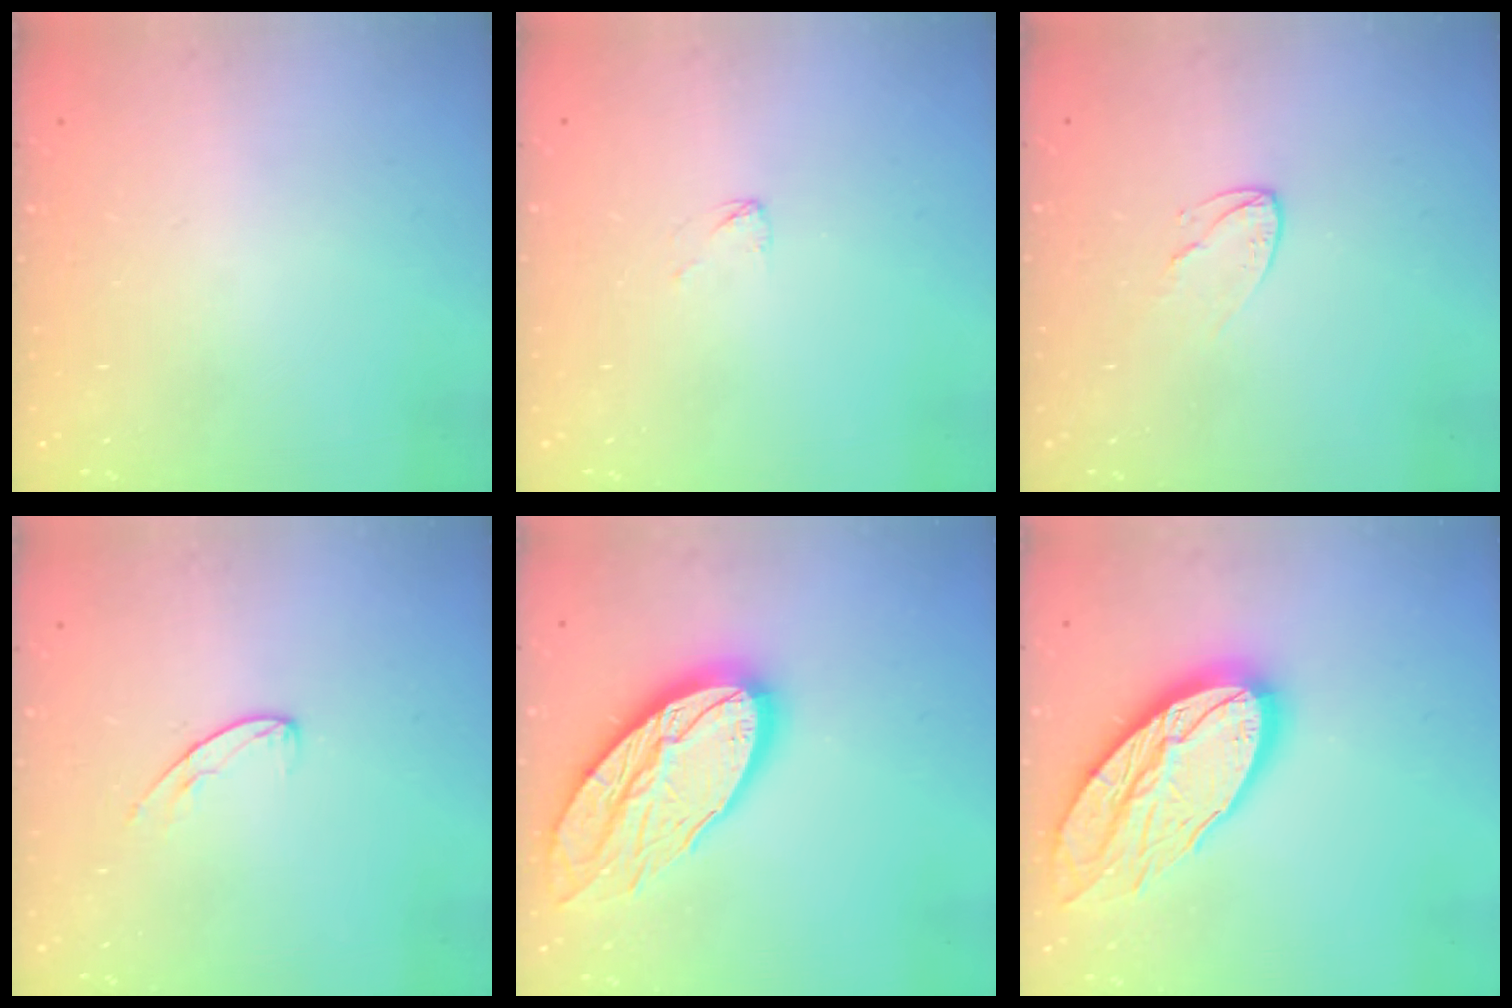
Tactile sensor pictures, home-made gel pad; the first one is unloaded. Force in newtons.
{"total": 1.9, "press": 1.9, "slide": 0.1}
{"total": 4.3, "press": 4.3, "slide": 0.4}
{"total": 6.6, "press": 6.5, "slide": 0.7}
{"total": 21.2, "press": 21.1, "slide": 2.0}
{"total": 21.2, "press": 21.1, "slide": 2.0}